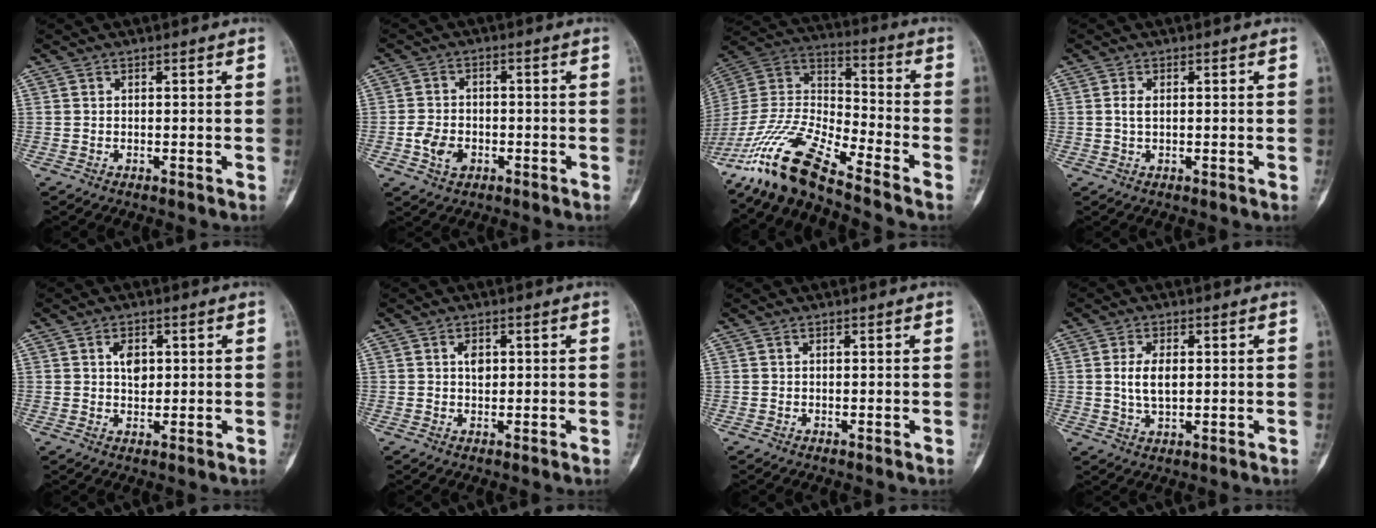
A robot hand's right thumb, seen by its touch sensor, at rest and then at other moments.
{"total": 5.8, "force": [-2.3, 4.3, 3.2], "torque": [-0.048, 0.017, -0.041]}
{"total": 16.6, "force": [-13.3, 2.7, 9.5], "torque": [-0.198, 0.065, -0.263]}
{"total": 1.6, "force": [0.2, 0.9, 1.4], "torque": [-0.033, 0.002, 0.005]}
{"total": 3.2, "force": [0.9, 2.1, 2.3], "torque": [-0.025, -0.002, 0.014]}
{"total": 1.9, "force": [0.5, 1.2, 1.4], "torque": [-0.018, 0.001, 0.007]}
{"total": 0.0}
{"total": 5.1, "force": [0.6, 2.7, 4.3], "torque": [-0.084, -0.004, 0.014]}